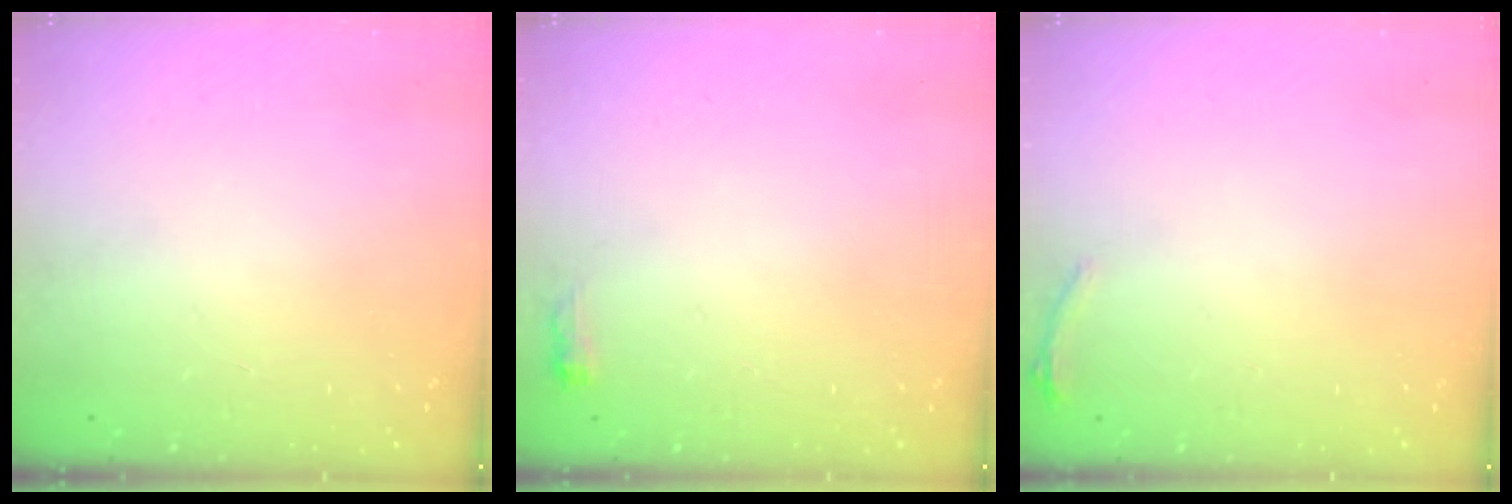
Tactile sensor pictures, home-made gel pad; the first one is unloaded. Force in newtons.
{"total": 9.8, "press": 2.8, "slide": 9.4}
{"total": 5.0, "press": 4.7, "slide": 1.9}